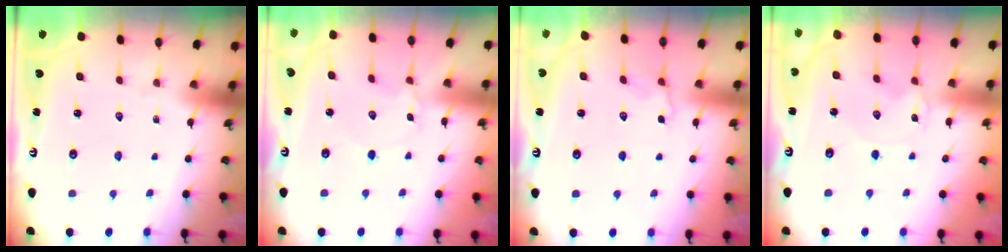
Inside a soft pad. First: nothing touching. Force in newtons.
{"total": 2.0, "press": 2.0, "slide": 0.3}
{"total": 3.0, "press": 2.5, "slide": 1.6}
{"total": 0.7, "press": 0.7, "slide": 0.1}